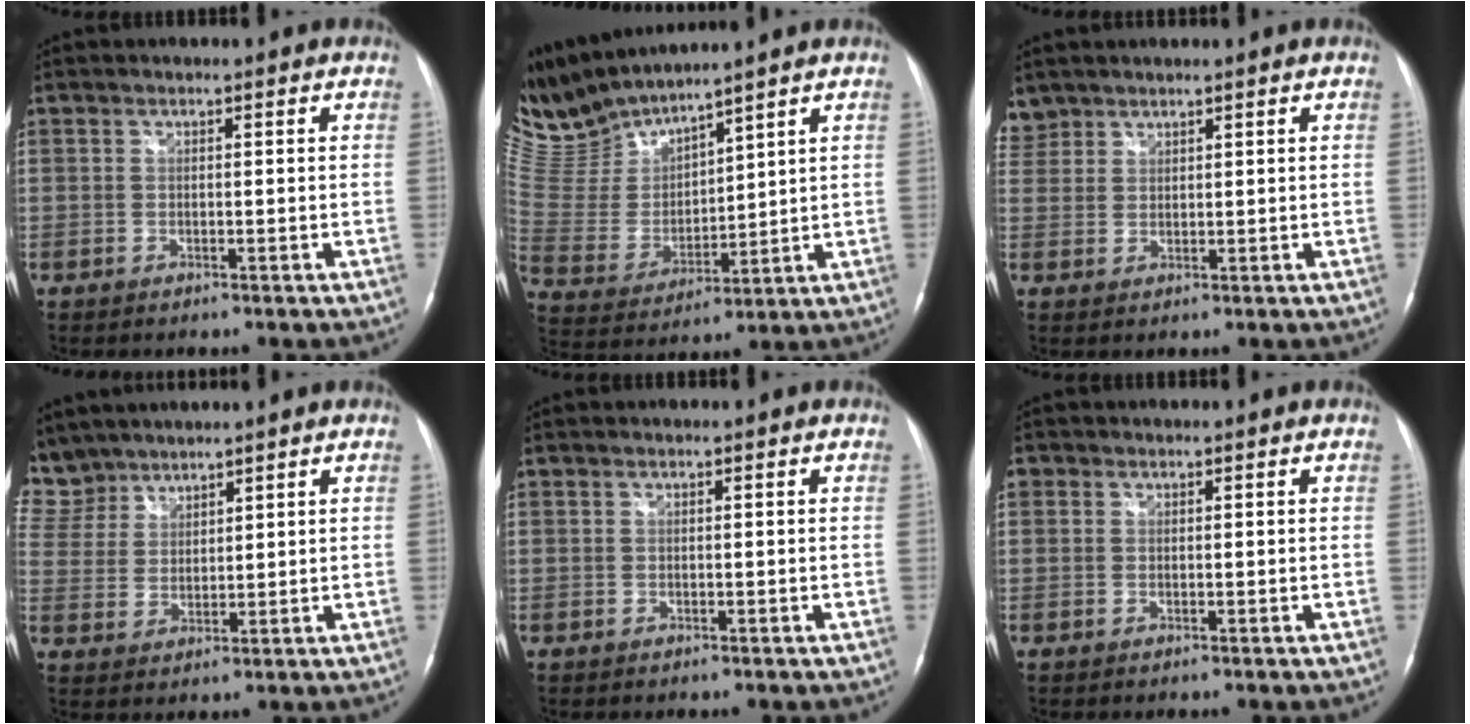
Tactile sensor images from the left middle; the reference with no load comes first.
{"total": 12.0, "force": [11.6, 1.1, 2.9], "torque": [-0.087, 0.005, 0.253]}
{"total": 3.4, "force": [2.9, 1.7, -0.3], "torque": [0.010, 0.009, 0.059]}
{"total": 9.6, "force": [8.3, 4.9, 0.8], "torque": [-0.037, 0.015, 0.180]}
{"total": 0.0}
{"total": 1.0, "force": [0.4, 0.9, 0.2], "torque": [0.002, 0.007, 0.005]}